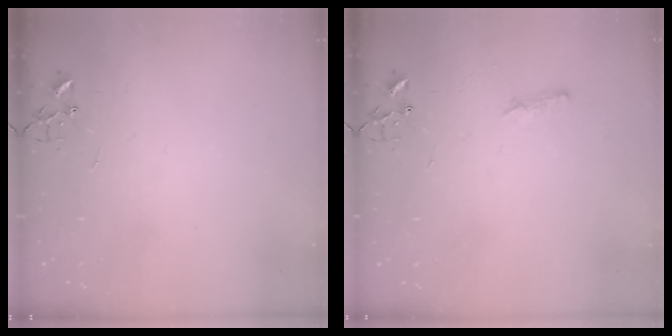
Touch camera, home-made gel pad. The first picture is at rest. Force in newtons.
{"total": 5.9, "press": 5.8, "slide": 0.7}